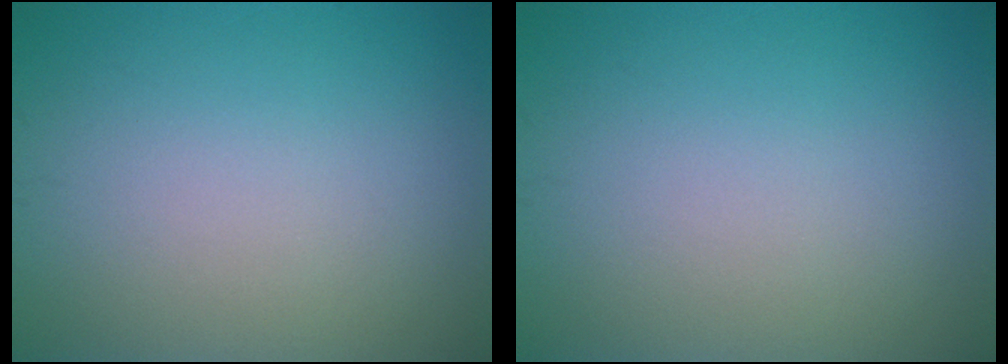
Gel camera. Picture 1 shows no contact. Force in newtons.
{"total": 0.0}